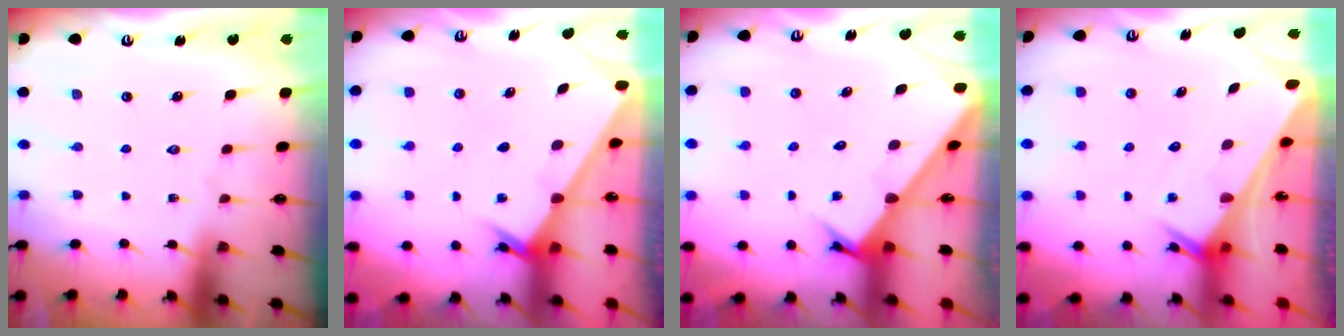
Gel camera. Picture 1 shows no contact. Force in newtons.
{"total": 2.3, "press": 2.3, "slide": 0.2}
{"total": 3.1, "press": 3.1, "slide": 0.3}
{"total": 2.7, "press": 2.7, "slide": 0.1}